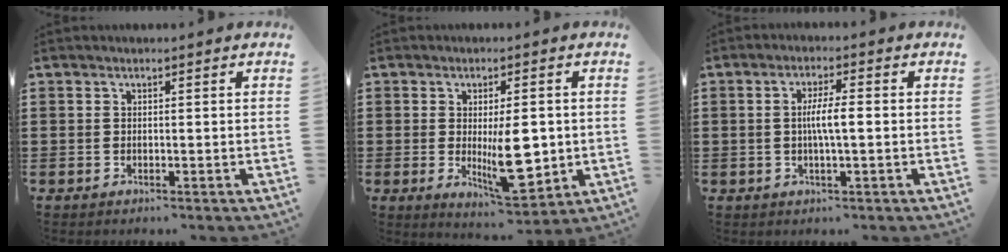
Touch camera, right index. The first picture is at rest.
{"total": 9.9, "force": [-0.6, 3.7, 9.1], "torque": [-0.146, -0.017, -0.006]}
{"total": 4.1, "force": [-0.3, 0.6, 4.0], "torque": [-0.071, -0.001, -0.007]}